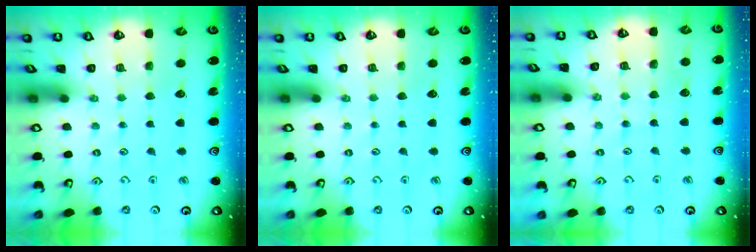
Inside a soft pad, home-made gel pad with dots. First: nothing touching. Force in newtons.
{"total": 0.0}
{"total": 4.6, "press": 4.5, "slide": 0.5}